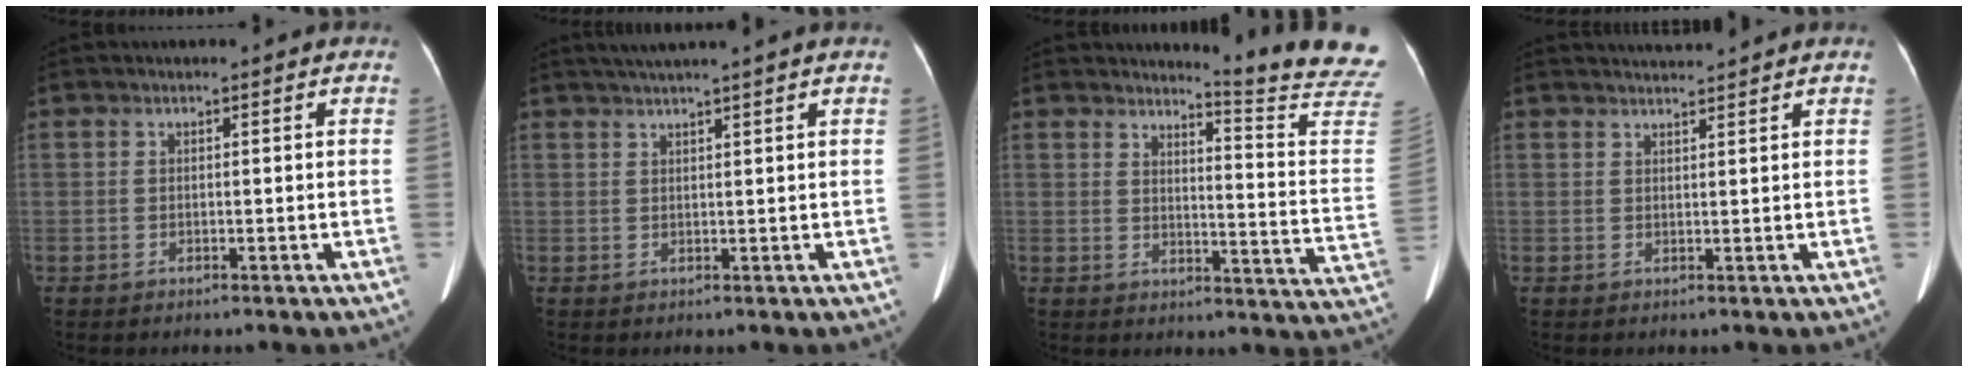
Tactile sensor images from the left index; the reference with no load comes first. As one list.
[{"total": 5.1, "force": [4.0, -1.3, 2.8], "torque": [-0.042, 0.022, 0.065]}, {"total": 14.8, "force": [14.2, -2.2, 3.4], "torque": [-0.040, -0.148, 0.146]}, {"total": 3.0, "force": [2.9, -0.7, 0.3], "torque": [-0.005, 0.014, 0.048]}]